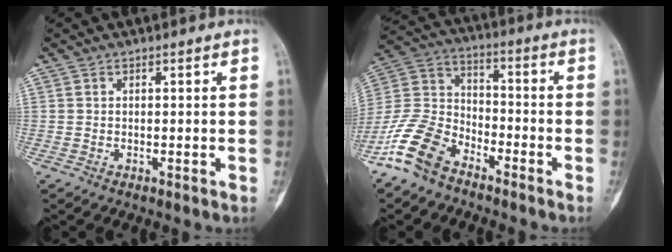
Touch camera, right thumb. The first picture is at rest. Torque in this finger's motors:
{"motor_torque": [0.18, 0.30, 0.26, -0.37, 0.10]}